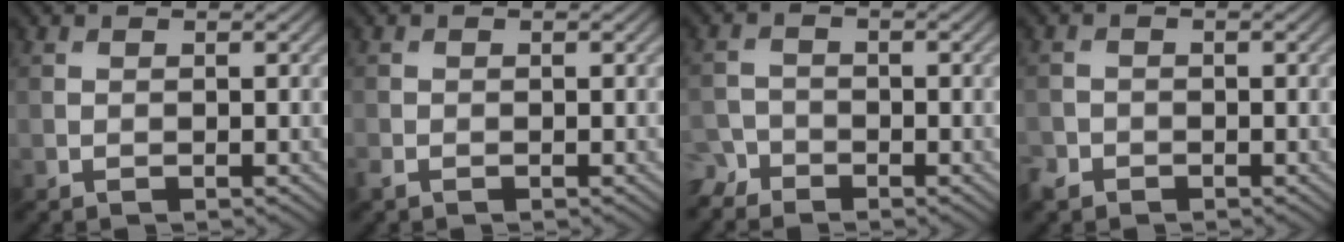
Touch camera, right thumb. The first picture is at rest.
{"total": 1.0, "force": [-0.8, 0.5, 0.4], "torque": [-0.012, -0.003, -0.019]}
{"total": 2.8, "force": [-2.4, 1.5, 0.6], "torque": [-0.014, -0.004, -0.059]}
{"total": 1.9, "force": [-1.5, 1.2, 0.4], "torque": [-0.013, -0.004, -0.038]}